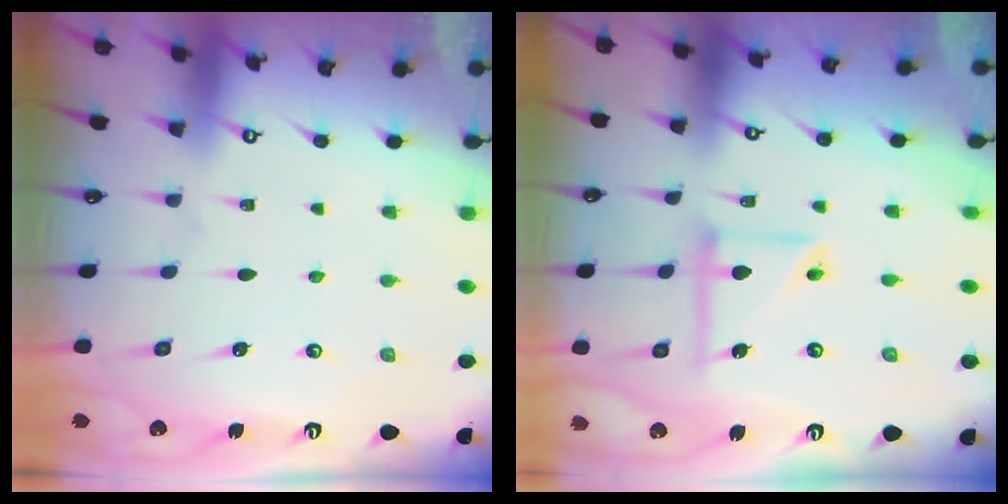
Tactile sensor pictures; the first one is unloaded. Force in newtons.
{"total": 8.7, "press": 8.6, "slide": 0.6}